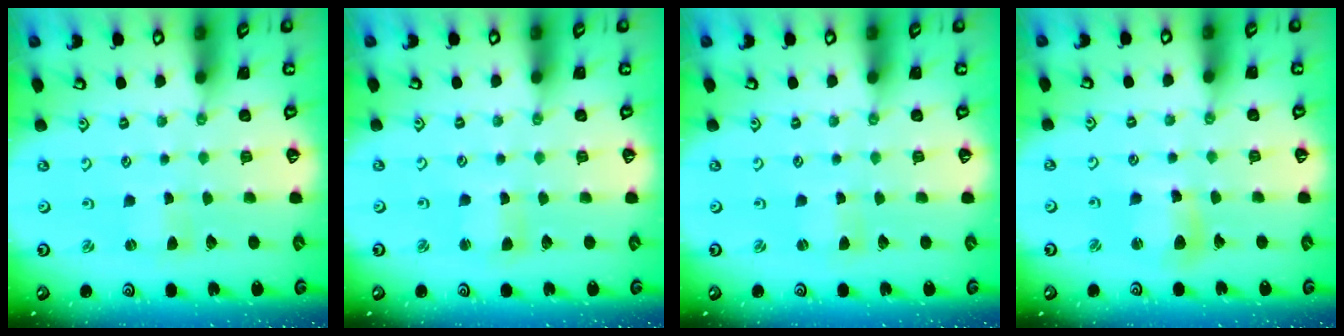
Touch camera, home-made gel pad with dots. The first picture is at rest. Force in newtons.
{"total": 2.2, "press": 2.2, "slide": 0.4}
{"total": 0.0}
{"total": 8.1, "press": 8.1, "slide": 1.1}